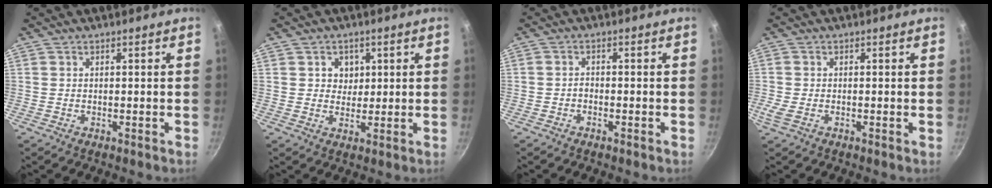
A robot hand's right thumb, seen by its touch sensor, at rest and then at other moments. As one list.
[{"total": 3.7, "force": [1.1, 3.4, 0.8], "torque": [0.016, -0.006, 0.016]}, {"total": 1.2, "force": [-0.8, 0.4, 0.7], "torque": [-0.018, 0.008, -0.019]}, {"total": 1.0, "force": [-0.4, 0.2, 0.9], "torque": [-0.022, 0.000, -0.012]}]